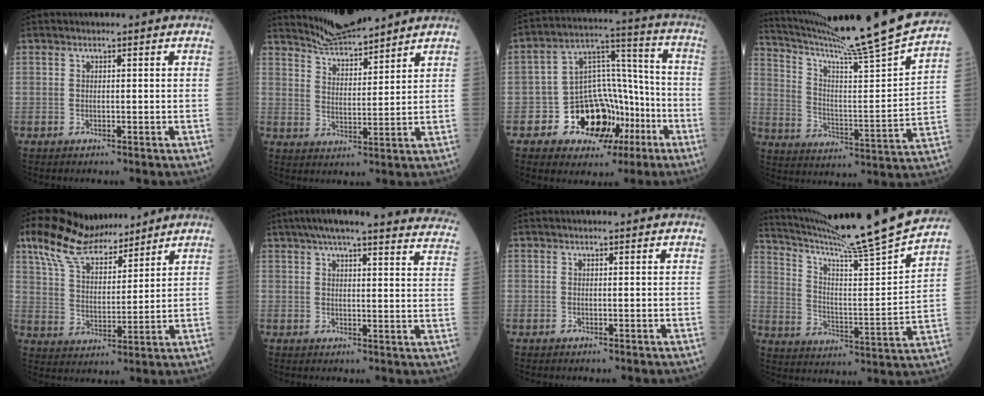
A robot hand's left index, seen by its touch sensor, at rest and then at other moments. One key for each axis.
{"total": 7.1, "fx": 6.9, "fy": 0.3, "fz": 1.4, "tx": -0.040, "ty": 0.011, "tz": 0.135}
{"total": 13.4, "fx": -5.9, "fy": 9.9, "fz": 6.9, "tx": -0.101, "ty": 0.040, "tz": -0.084}
{"total": 22.7, "fx": 20.3, "fy": -2.8, "fz": 9.5, "tx": -0.173, "ty": -0.065, "tz": 0.296}
{"total": 12.4, "fx": 10.0, "fy": 3.9, "fz": 6.3, "tx": -0.125, "ty": 0.027, "tz": 0.187}
{"total": 28.3, "fx": 25.5, "fy": 2.4, "fz": 12.1, "tx": -0.178, "ty": -0.045, "tz": 0.294}
{"total": 0.0}
{"total": 21.8, "fx": 19.7, "fy": -2.6, "fz": 8.9, "tx": -0.162, "ty": -0.062, "tz": 0.290}